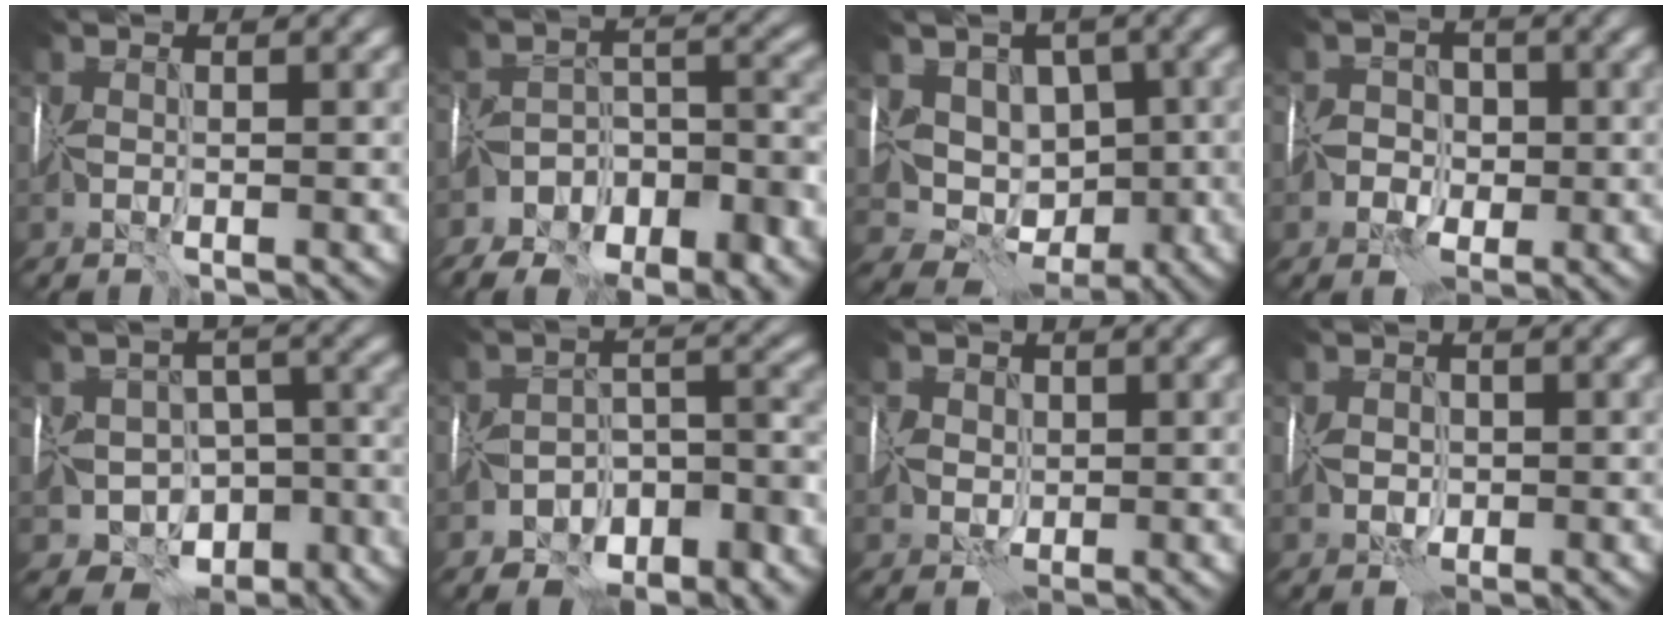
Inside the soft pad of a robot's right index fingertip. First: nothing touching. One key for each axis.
{"total": 10.3, "fx": -8.1, "fy": 5.0, "fz": 3.9, "tx": -0.040, "ty": 0.013, "tz": -0.111}
{"total": 7.0, "fx": 0.6, "fy": 6.2, "fz": 3.3, "tx": -0.022, "ty": 0.013, "tz": -0.004}
{"total": 2.4, "fx": -0.8, "fy": 2.2, "fz": 0.3, "tx": 0.023, "ty": 0.008, "tz": -0.027}
{"total": 9.8, "fx": -6.1, "fy": 7.1, "fz": 3.1, "tx": -0.035, "ty": -0.005, "tz": -0.082}
{"total": 6.6, "fx": -4.9, "fy": 3.2, "fz": 3.0, "tx": -0.026, "ty": -0.003, "tz": -0.082}
{"total": 1.8, "fx": 0.5, "fy": 1.8, "fz": -0.1, "tx": 0.010, "ty": 0.007, "tz": 0.000}
{"total": 0.8, "fx": 0.1, "fy": 0.8, "fz": -0.2, "tx": 0.006, "ty": 0.001, "tz": -0.001}